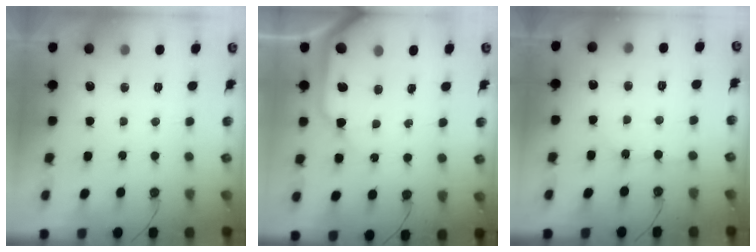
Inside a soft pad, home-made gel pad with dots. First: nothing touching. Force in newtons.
{"total": 11.7, "press": 11.5, "slide": 1.8}
{"total": 2.1, "press": 2.1, "slide": 0.4}